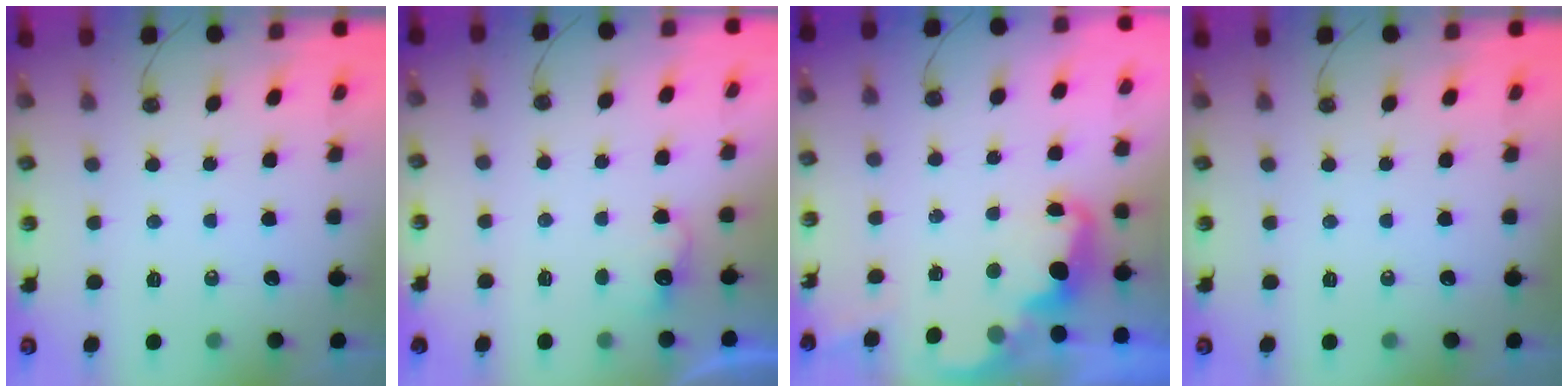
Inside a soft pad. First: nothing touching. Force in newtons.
{"total": 2.8, "press": 2.7, "slide": 0.8}
{"total": 2.7, "press": 2.6, "slide": 0.7}
{"total": 0.0}